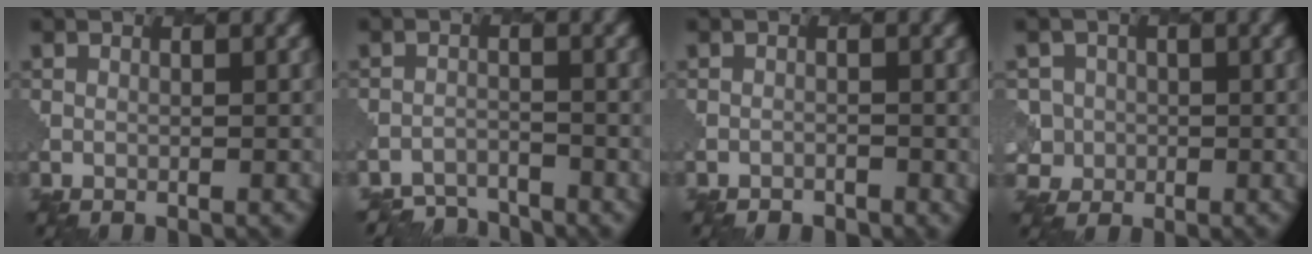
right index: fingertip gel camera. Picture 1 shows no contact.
{"total": 3.4, "force": [-3.3, 0.5, -0.4], "torque": [0.010, -0.001, -0.060]}
{"total": 1.2, "force": [-1.0, 0.6, -0.1], "torque": [0.001, 0.003, -0.012]}
{"total": 3.9, "force": [-0.3, 3.8, -0.2], "torque": [0.020, 0.012, -0.020]}